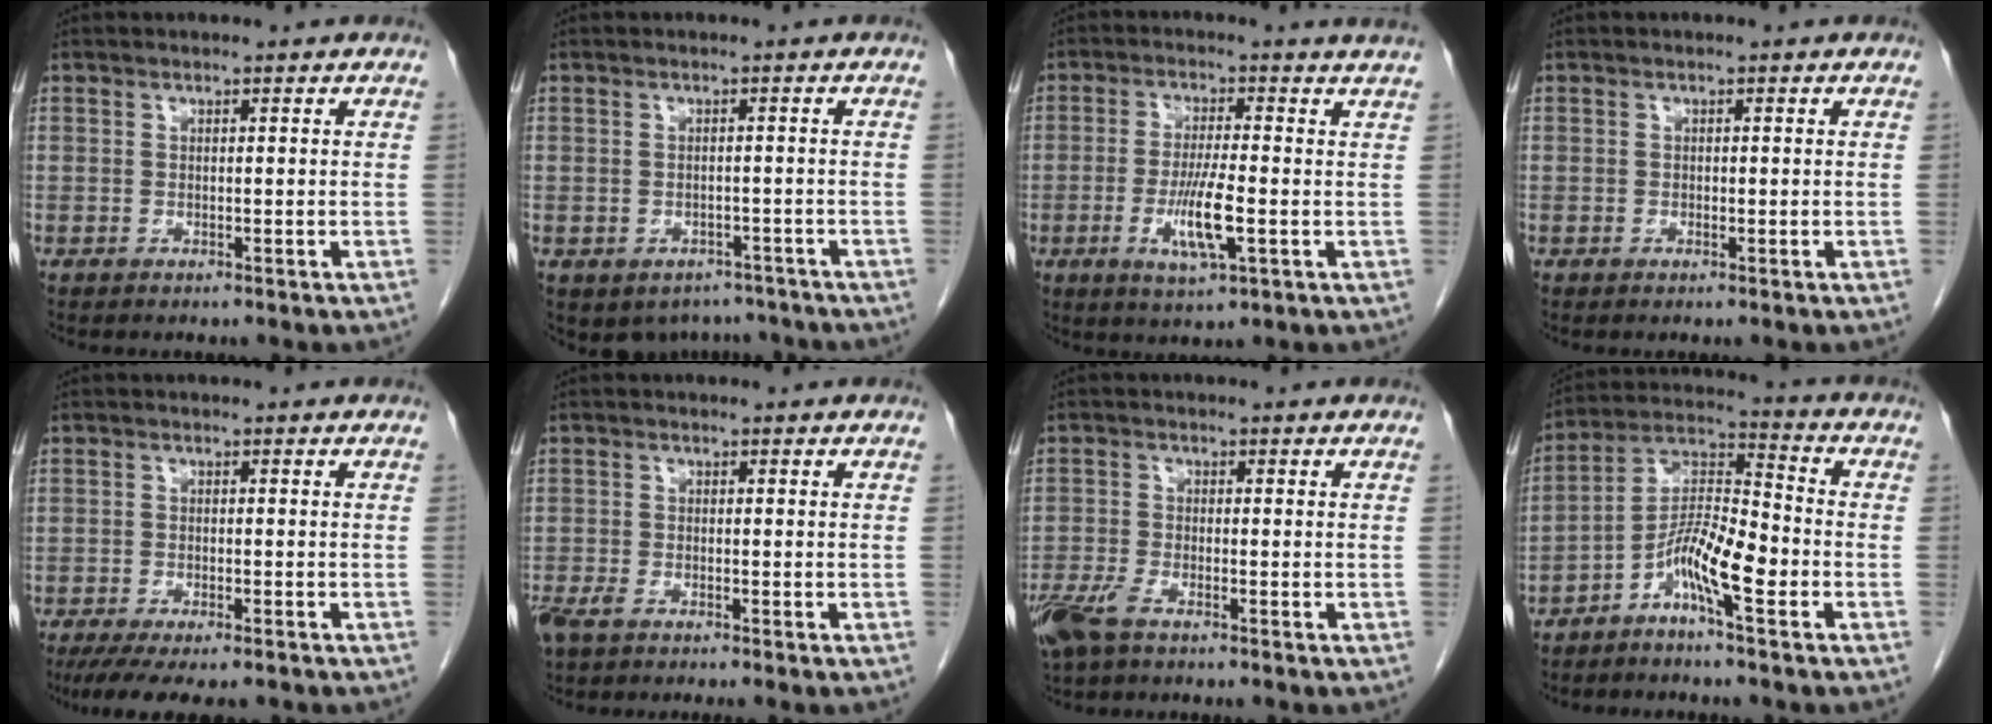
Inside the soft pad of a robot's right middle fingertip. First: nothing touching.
{"total": 6.1, "force": [-4.5, 4.0, 0.8], "torque": [-0.005, 0.011, -0.054]}
{"total": 7.4, "force": [-0.9, -0.3, 7.4], "torque": [-0.138, -0.010, -0.015]}
{"total": 0.0}
{"total": 9.4, "force": [-7.7, 2.0, 5.0], "torque": [-0.072, -0.013, -0.114]}
{"total": 3.0, "force": [-2.2, 0.6, 1.9], "torque": [-0.039, -0.008, -0.041]}
{"total": 5.1, "force": [-3.5, 1.4, 3.4], "torque": [-0.077, -0.010, -0.069]}
{"total": 8.9, "force": [-4.1, 1.3, 7.8], "torque": [-0.152, 0.018, -0.079]}